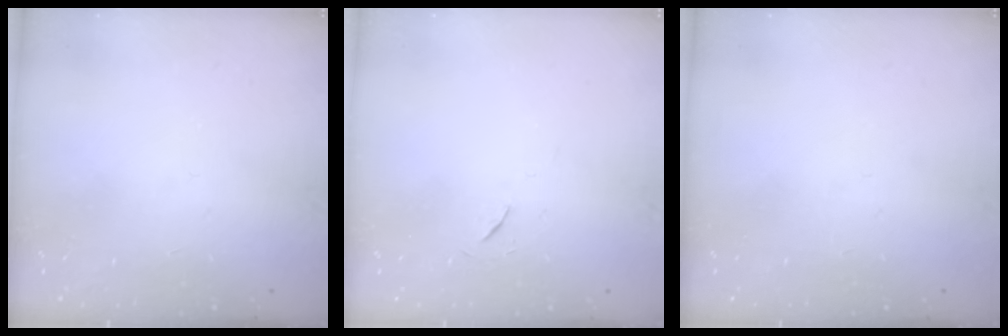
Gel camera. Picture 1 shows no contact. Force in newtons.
{"total": 5.7, "press": 5.2, "slide": 2.4}
{"total": 0.0}